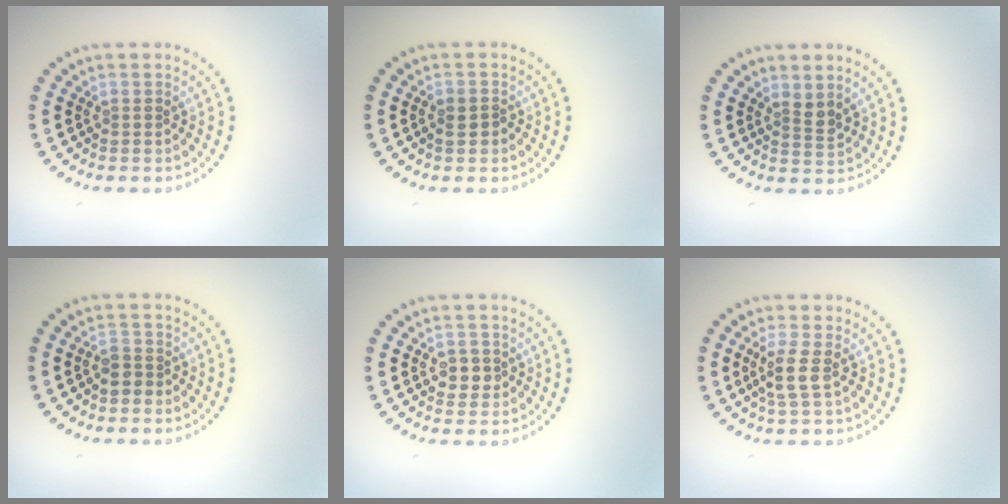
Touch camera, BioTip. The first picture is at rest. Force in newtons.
{"total": 1.5, "press": 1.4, "slide": 0.3}
{"total": 1.3, "press": 1.0, "slide": 0.9}
{"total": 1.7, "press": 1.5, "slide": 0.9}
{"total": 2.1, "press": 2.0, "slide": 0.3}
{"total": 2.4, "press": 2.0, "slide": 1.2}